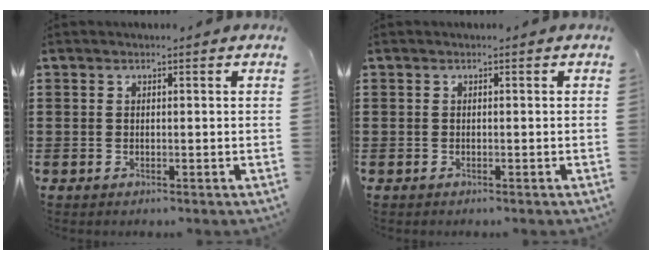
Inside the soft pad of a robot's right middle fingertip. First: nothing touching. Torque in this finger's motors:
{"motor_torque": [1.40, 0.24, 0.10, 0.04]}